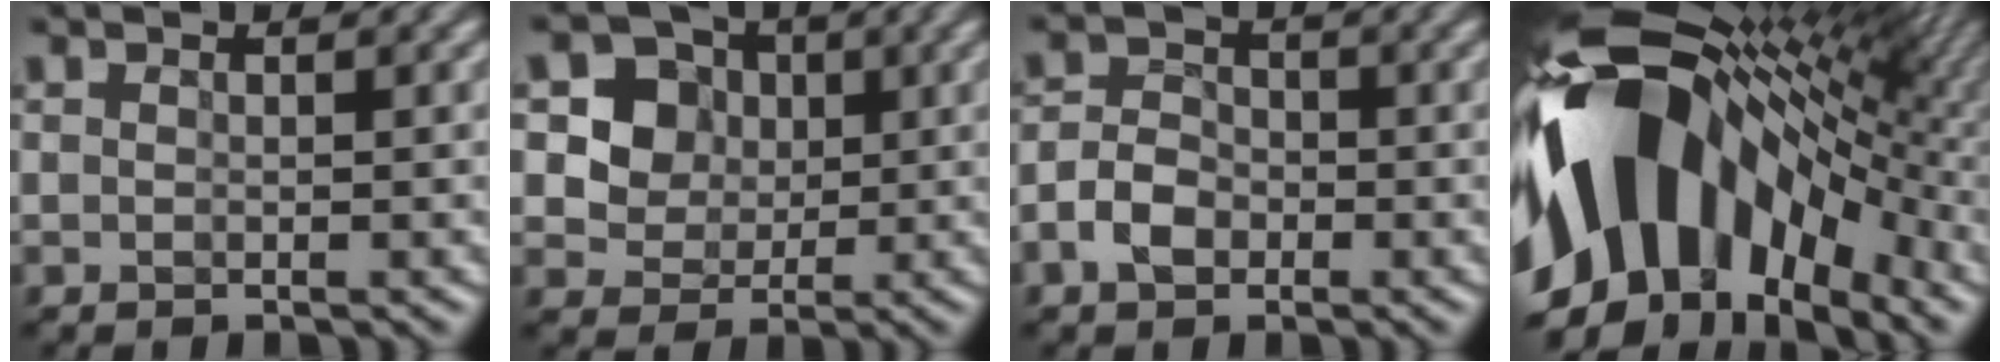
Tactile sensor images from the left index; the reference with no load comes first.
{"total": 4.0, "force": [0.7, 3.5, 1.8], "torque": [-0.029, 0.003, 0.003]}
{"total": 3.2, "force": [-1.6, 2.1, 1.8], "torque": [-0.039, 0.007, -0.030]}
{"total": 16.6, "force": [-1.7, 10.8, 12.5], "torque": [-0.232, 0.021, -0.040]}